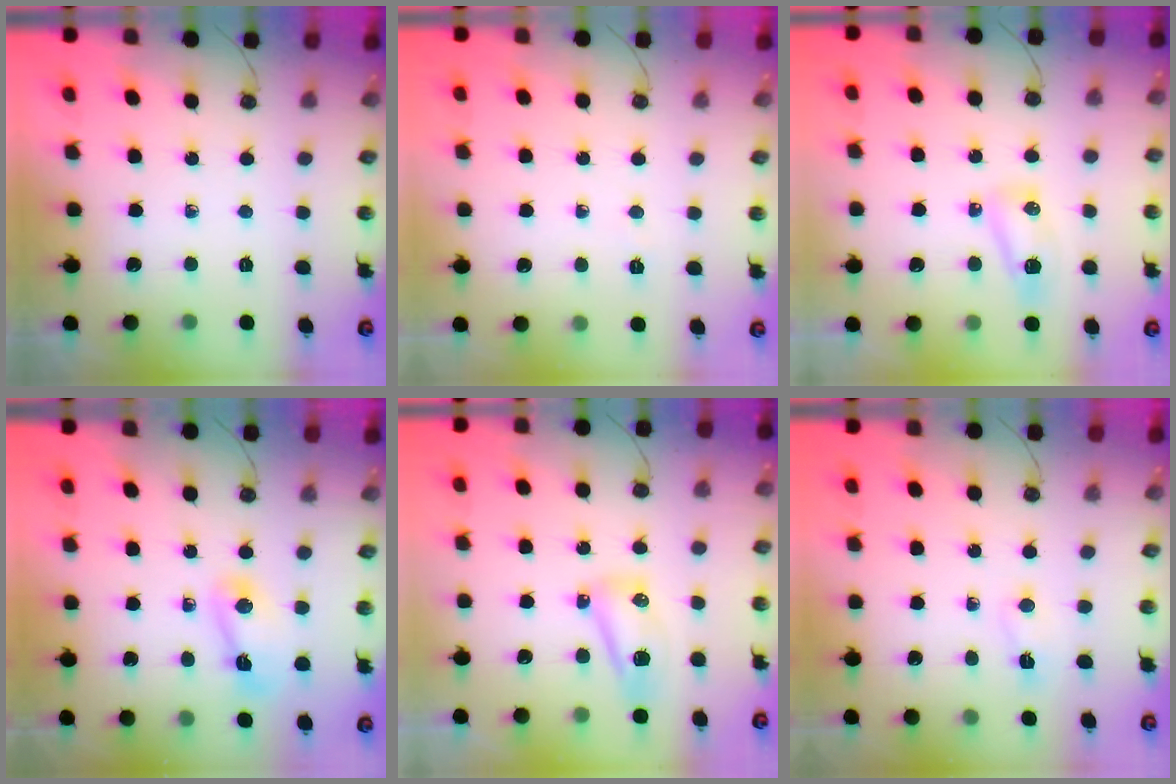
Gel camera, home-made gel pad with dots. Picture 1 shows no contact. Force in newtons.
{"total": 14.0, "press": 3.7, "slide": 13.5}
{"total": 6.4, "press": 6.4, "slide": 0.6}
{"total": 4.8, "press": 4.7, "slide": 1.0}
{"total": 8.4, "press": 8.4, "slide": 0.9}
{"total": 3.1, "press": 2.8, "slide": 1.3}